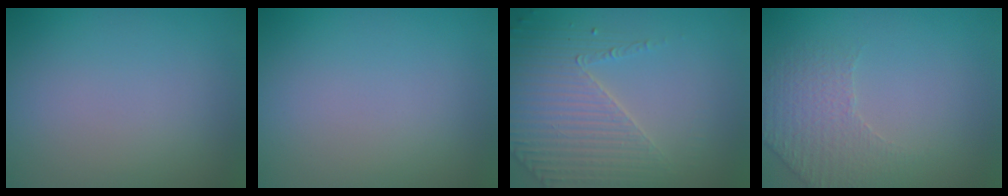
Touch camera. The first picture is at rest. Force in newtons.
{"total": 0.0}
{"total": 4.0, "press": 3.6, "slide": 1.9}
{"total": 1.9, "press": 1.6, "slide": 1.0}